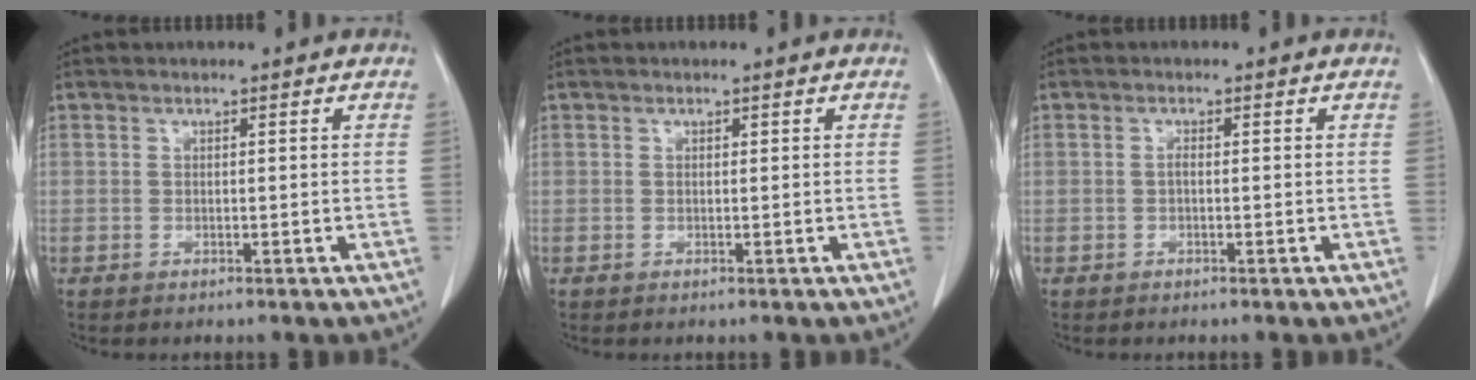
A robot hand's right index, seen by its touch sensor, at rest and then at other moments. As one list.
[{"total": 0.0}, {"total": 0.7, "force": [-0.1, 0.2, 0.6], "torque": [-0.012, 0.002, -0.003]}]